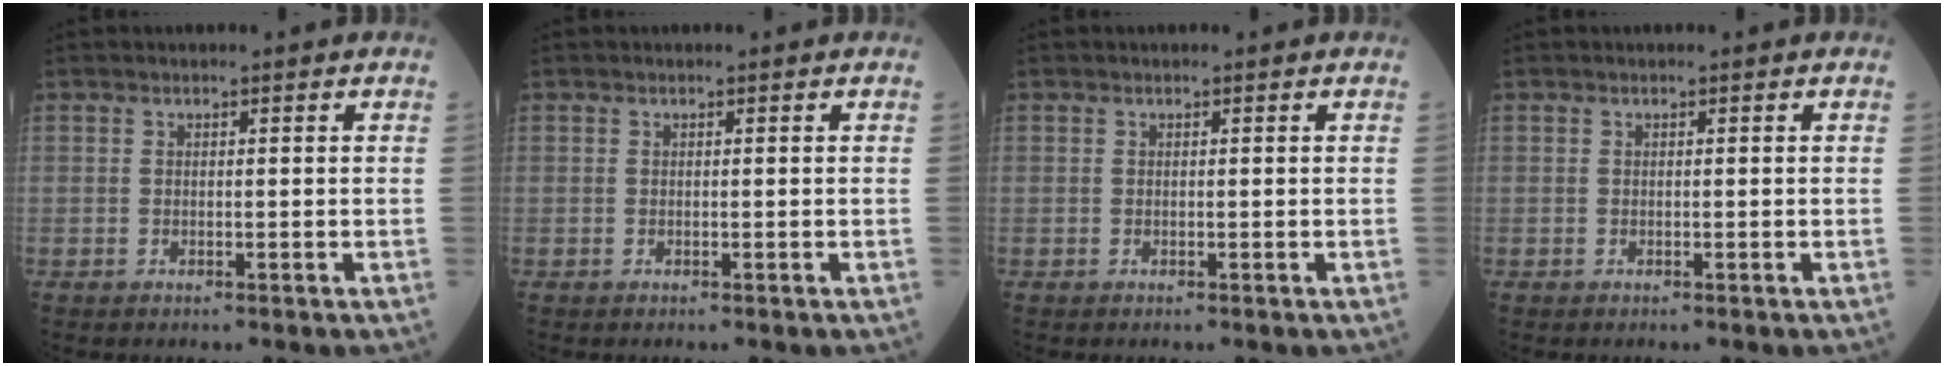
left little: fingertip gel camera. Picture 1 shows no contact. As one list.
[{"total": 0.0}, {"total": 0.0}, {"total": 0.0}]